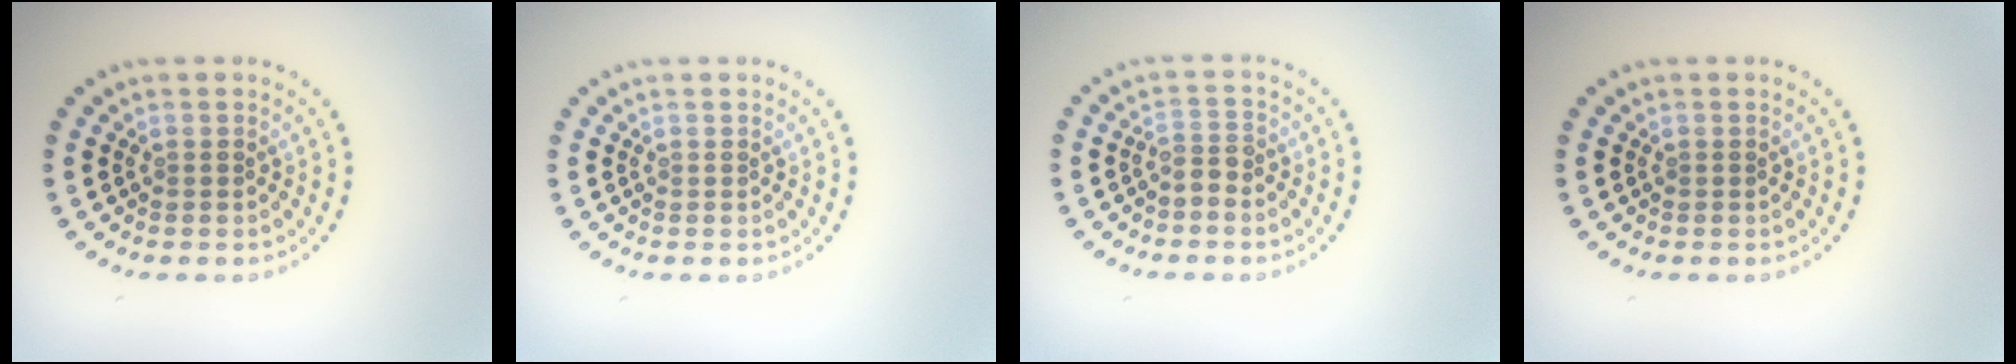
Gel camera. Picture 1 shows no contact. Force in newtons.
{"total": 0.0}
{"total": 1.8, "press": 1.4, "slide": 1.2}
{"total": 0.0}